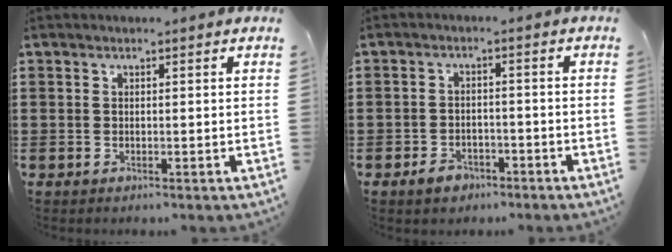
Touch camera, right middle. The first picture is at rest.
{"total": 2.7, "force": [-2.2, 1.4, 0.7], "torque": [-0.017, 0.005, -0.046]}